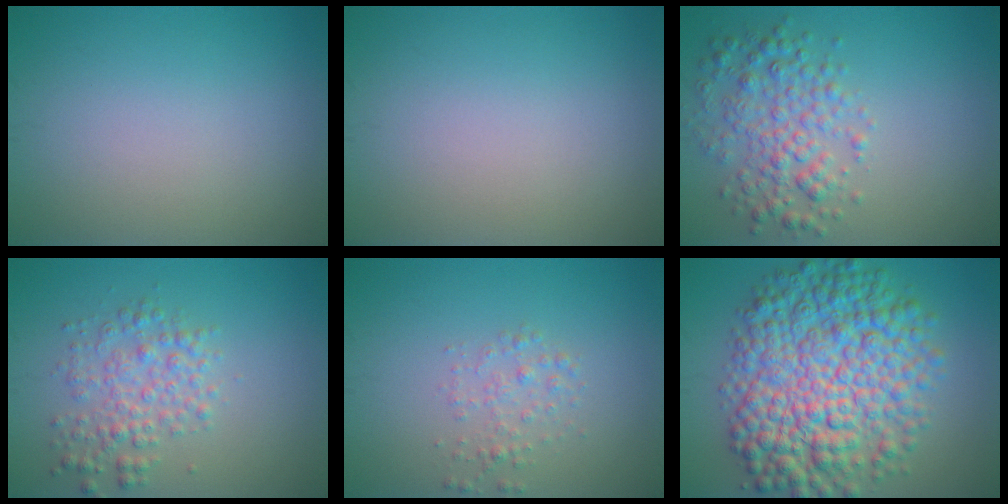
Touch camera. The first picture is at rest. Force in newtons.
{"total": 0.0}
{"total": 4.2, "press": 4.2, "slide": 0.0}
{"total": 3.3, "press": 3.3, "slide": 0.1}
{"total": 1.7, "press": 1.7, "slide": 0.1}
{"total": 11.9, "press": 11.9, "slide": 0.1}